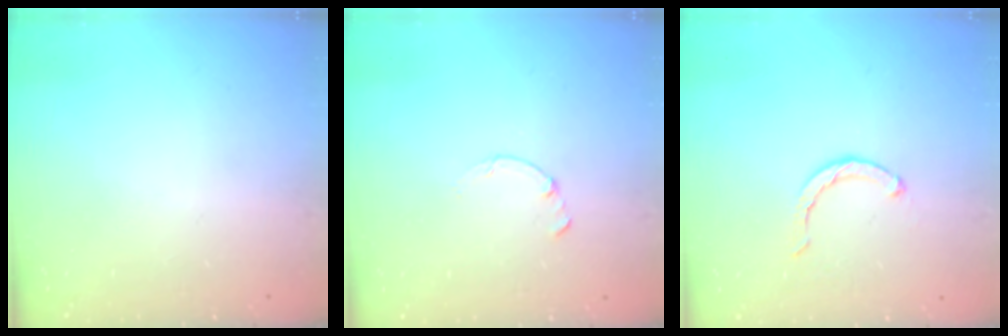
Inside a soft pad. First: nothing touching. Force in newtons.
{"total": 0.0}
{"total": 2.7, "press": 2.7, "slide": 0.4}